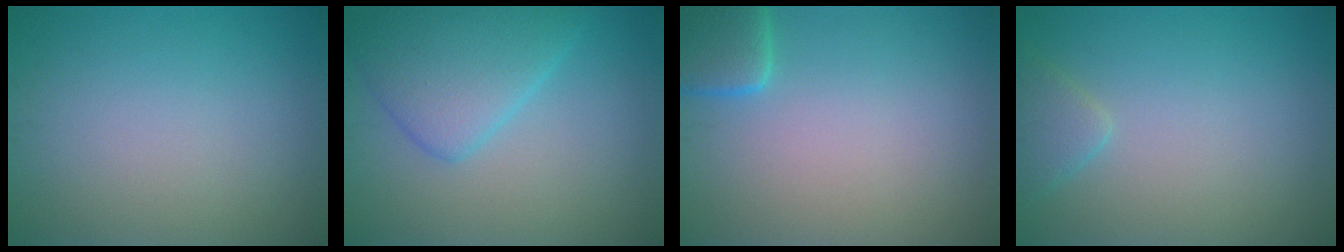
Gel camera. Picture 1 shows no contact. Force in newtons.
{"total": 5.3, "press": 5.3, "slide": 0.1}
{"total": 3.3, "press": 3.3, "slide": 0.4}
{"total": 1.7, "press": 1.7, "slide": 0.1}